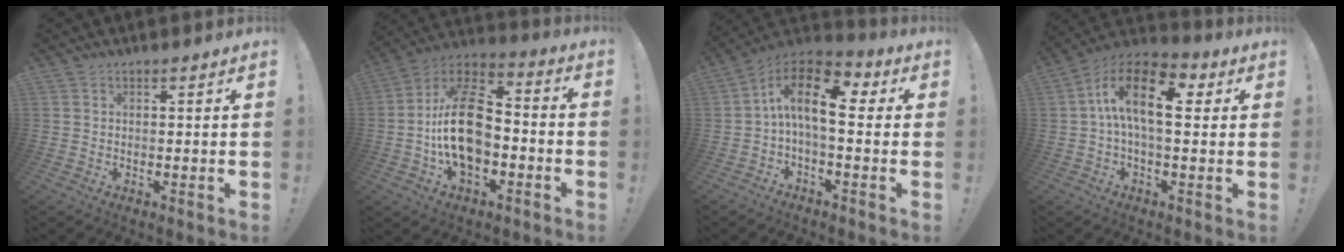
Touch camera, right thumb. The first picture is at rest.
{"total": 19.5, "force": [-2.8, 12.2, 14.9], "torque": [-0.256, 0.027, -0.046]}
{"total": 14.6, "force": [2.3, 6.6, 12.8], "torque": [-0.238, 0.005, 0.038]}
{"total": 16.3, "force": [3.5, 7.6, 14.1], "torque": [-0.253, 0.003, 0.054]}